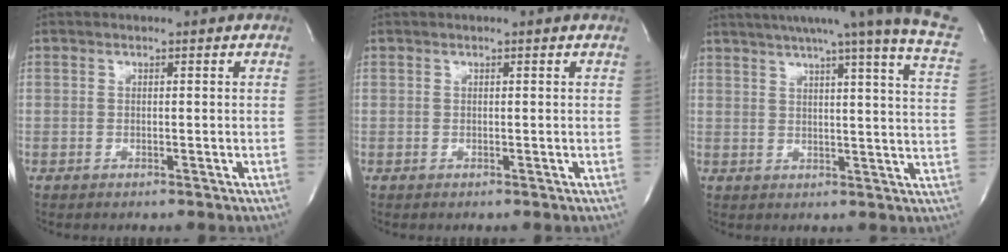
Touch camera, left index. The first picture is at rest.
{"total": 0.0}
{"total": 24.9, "force": [21.4, -0.5, 12.8], "torque": [-0.182, -0.052, 0.249]}